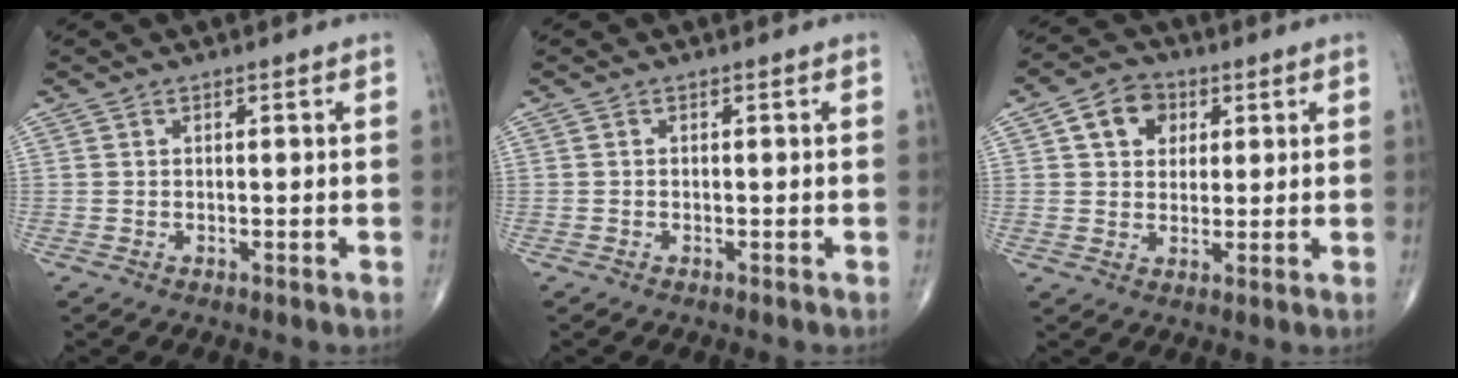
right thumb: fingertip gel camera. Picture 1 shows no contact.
{"total": 0.0}
{"total": 7.5, "force": [2.5, 5.9, 4.0], "torque": [-0.039, 0.001, 0.035]}